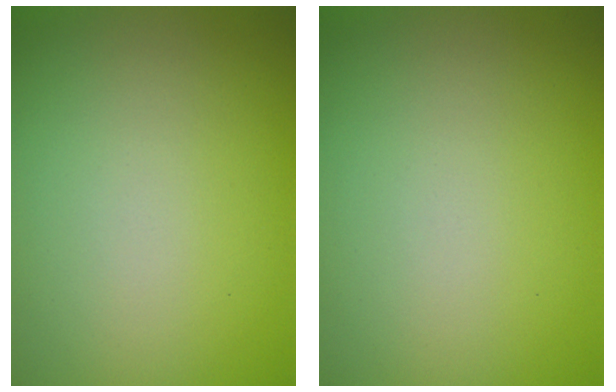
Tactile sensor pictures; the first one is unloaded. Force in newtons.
{"total": 0.0}